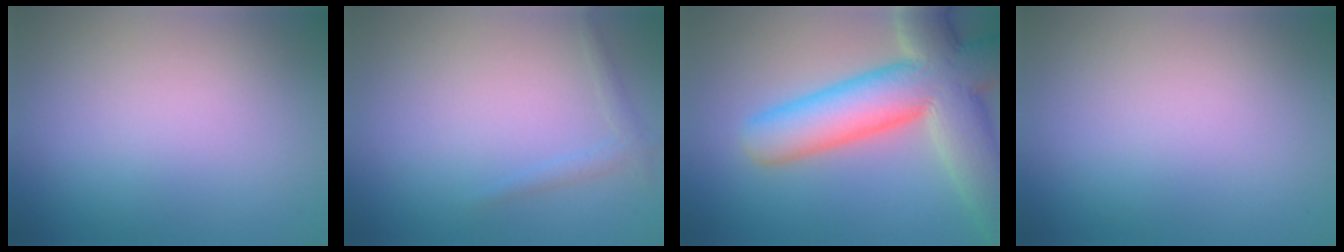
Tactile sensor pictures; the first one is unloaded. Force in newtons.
{"total": 1.2, "press": 1.2, "slide": 0.1}
{"total": 12.1, "press": 12.0, "slide": 1.2}
{"total": 0.0}